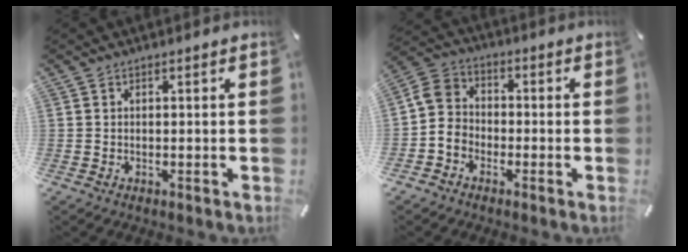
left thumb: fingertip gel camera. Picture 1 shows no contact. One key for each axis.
{"total": 6.7, "fx": -3.0, "fy": 5.7, "fz": 1.8, "tx": -0.040, "ty": 0.030, "tz": -0.054}